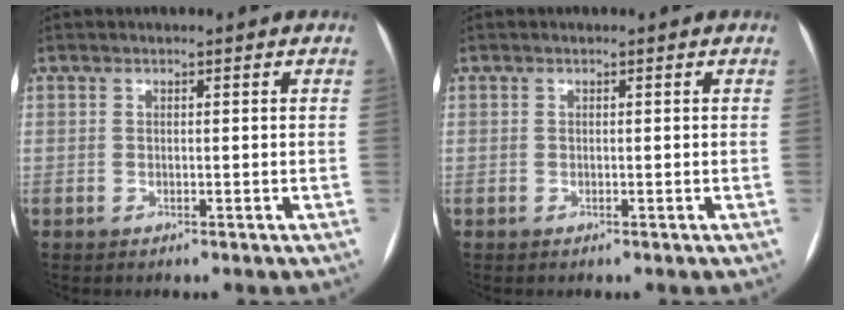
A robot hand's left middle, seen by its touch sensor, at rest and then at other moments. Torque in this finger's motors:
{"motor_torque": [0.11, -0.09, -0.03, -0.01]}